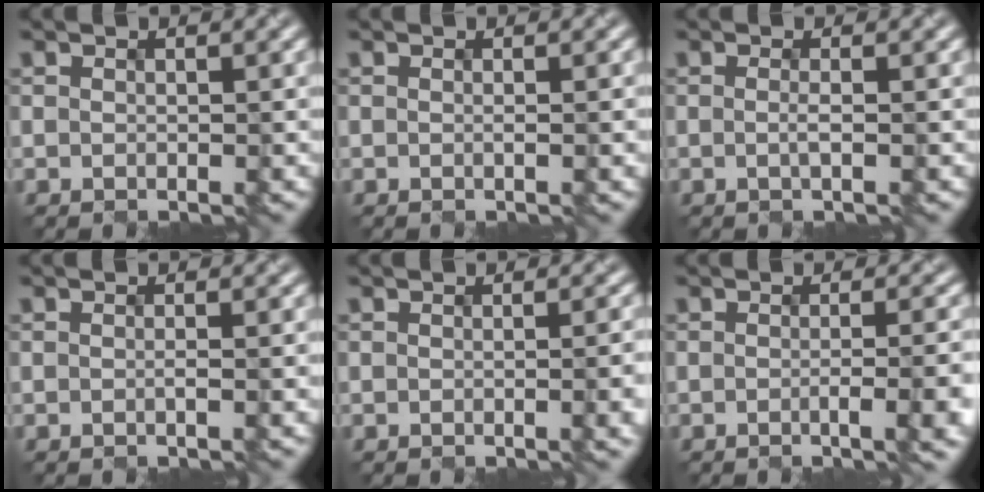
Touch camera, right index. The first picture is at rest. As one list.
[{"total": 0.7, "force": [-0.1, 0.2, 0.7], "torque": [-0.012, 0.001, -0.005]}, {"total": 0.8, "force": [-0.3, 0.1, 0.8], "torque": [-0.017, 0.002, -0.006]}, {"total": 1.0, "force": [-0.4, 0.2, 0.9], "torque": [-0.016, 0.002, -0.008]}, {"total": 4.0, "force": [-0.3, 1.8, 3.5], "torque": [-0.016, 0.009, 0.001]}, {"total": 5.2, "force": [-1.2, 1.7, 4.7], "torque": [-0.047, -0.003, -0.012]}]